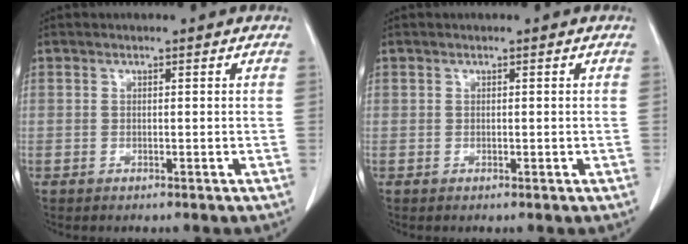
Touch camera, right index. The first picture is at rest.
{"total": 0.0}